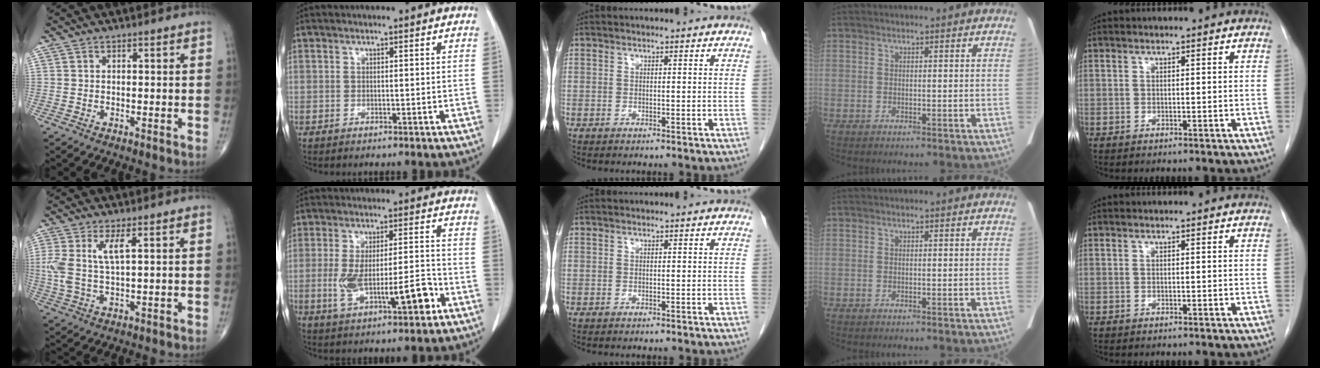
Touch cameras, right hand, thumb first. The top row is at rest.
{"thumb": {"total": 6.1, "force": [1.8, 1.7, 5.6], "torque": [-0.141, -0.005, 0.042]}, "index": {"total": 11.9, "force": [-3.5, 3.1, 10.9], "torque": [-0.196, 0.010, -0.047]}}